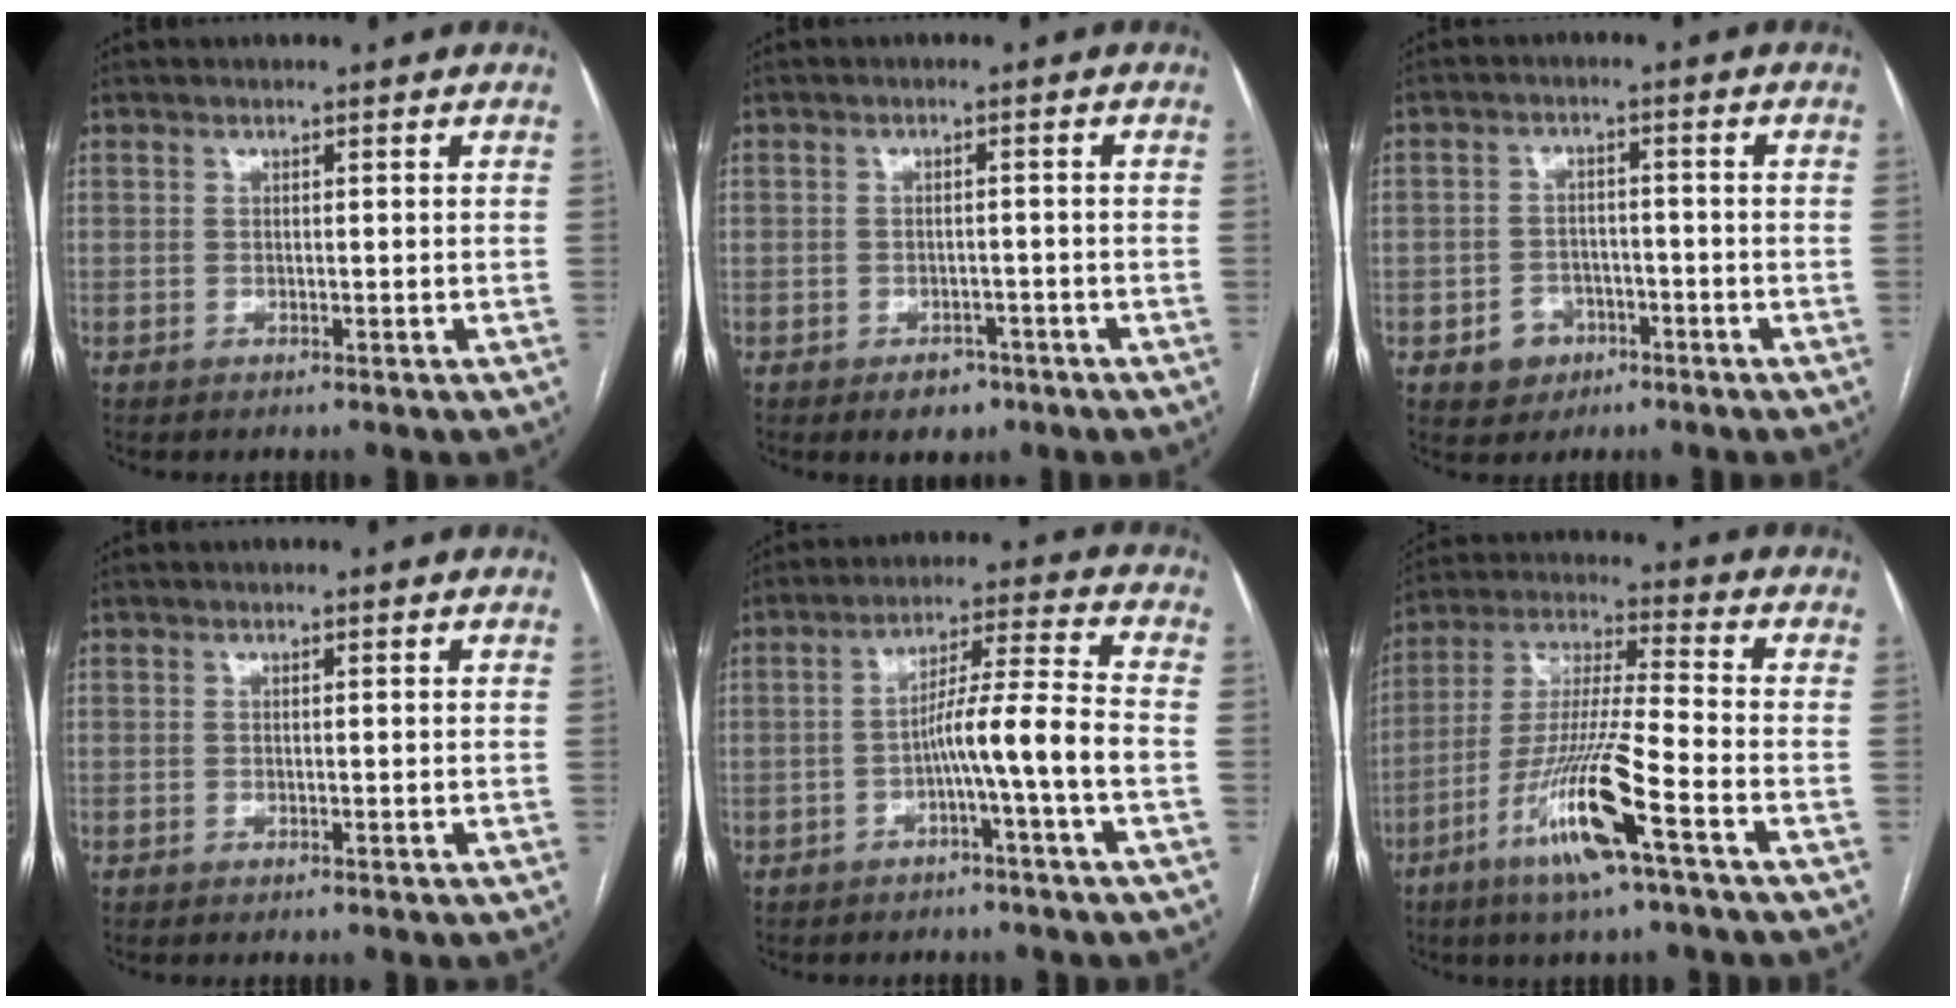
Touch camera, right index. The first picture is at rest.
{"total": 3.5, "force": [-2.2, 2.3, 1.4], "torque": [-0.013, 0.005, -0.023]}
{"total": 4.6, "force": [-2.2, 3.9, 1.2], "torque": [-0.011, 0.011, -0.024]}
{"total": 0.0}
{"total": 10.1, "force": [-3.1, -2.2, 9.3], "torque": [-0.154, 0.018, -0.055]}
{"total": 14.3, "force": [-7.1, 0.0, 12.4], "torque": [-0.253, -0.018, -0.134]}